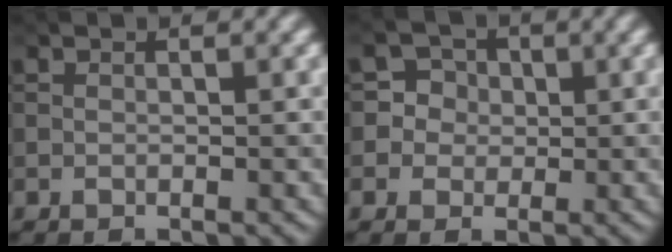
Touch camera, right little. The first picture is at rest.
{"total": 2.8, "force": [0.0, 2.8, 0.4], "torque": [0.007, 0.006, 0.006]}